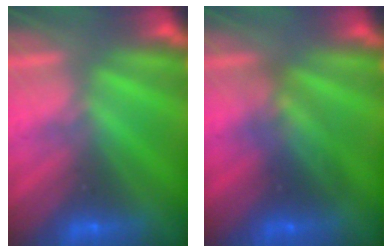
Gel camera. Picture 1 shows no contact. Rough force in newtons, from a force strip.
{"total": 2.9}